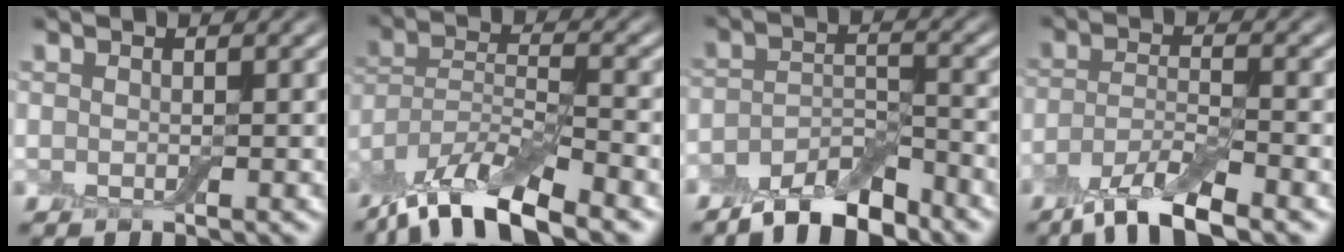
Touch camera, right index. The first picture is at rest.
{"total": 9.9, "force": [-7.5, 2.5, 5.8], "torque": [-0.102, 0.003, -0.146]}
{"total": 5.8, "force": [-4.7, 1.9, 2.9], "torque": [-0.048, -0.002, -0.085]}
{"total": 5.8, "force": [-4.2, 1.4, 3.7], "torque": [-0.069, -0.008, -0.084]}